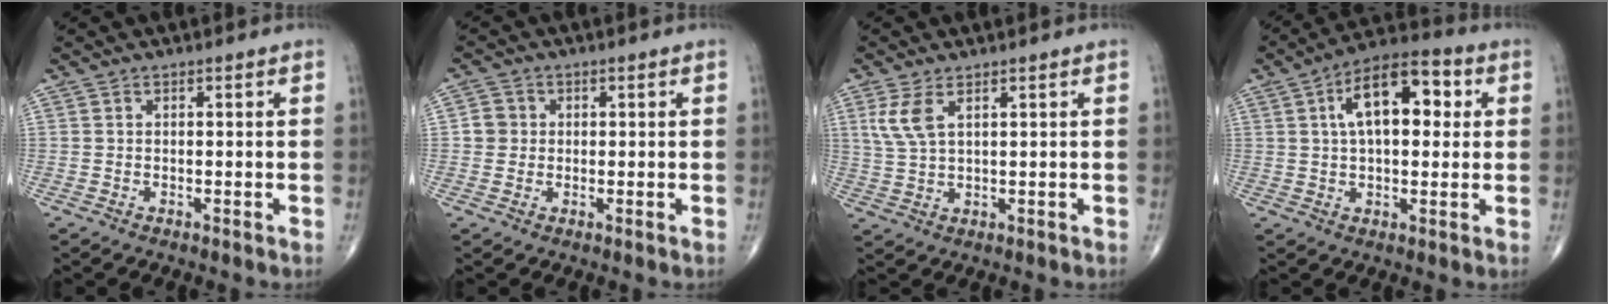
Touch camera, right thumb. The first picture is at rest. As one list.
[{"total": 3.0, "force": [0.2, 2.9, 0.8], "torque": [0.006, 0.005, -0.001]}, {"total": 5.0, "force": [2.2, 2.0, 4.0], "torque": [-0.095, -0.002, 0.054]}, {"total": 13.9, "force": [3.4, 7.0, 11.5], "torque": [-0.168, 0.021, 0.048]}]